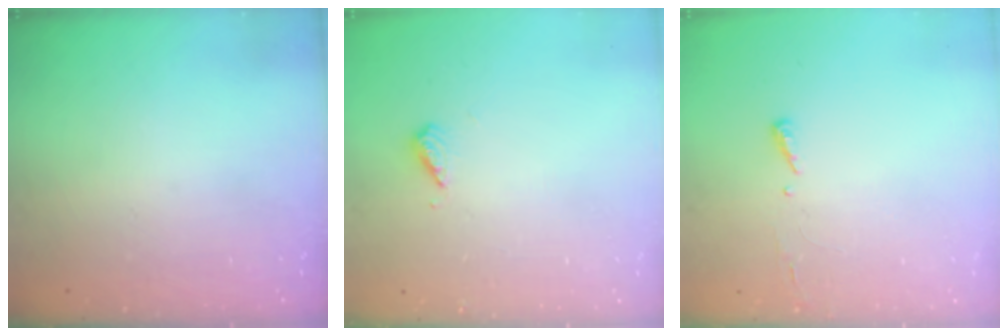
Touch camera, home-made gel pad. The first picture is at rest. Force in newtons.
{"total": 5.8, "press": 5.6, "slide": 1.3}
{"total": 2.9, "press": 2.9, "slide": 0.4}